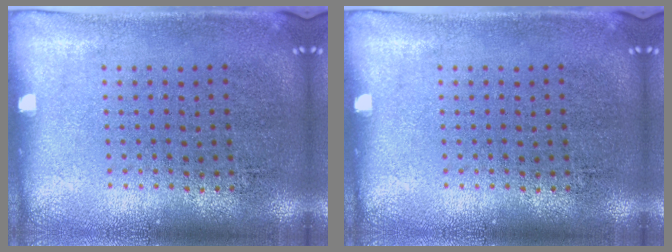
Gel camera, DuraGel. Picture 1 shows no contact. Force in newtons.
{"total": 0.0}